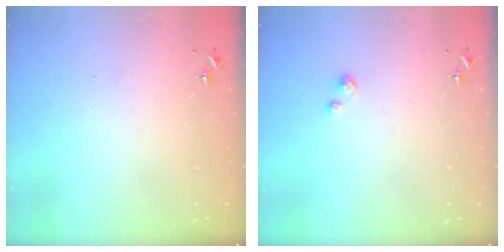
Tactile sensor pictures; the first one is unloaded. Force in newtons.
{"total": 2.7, "press": 2.7, "slide": 0.3}